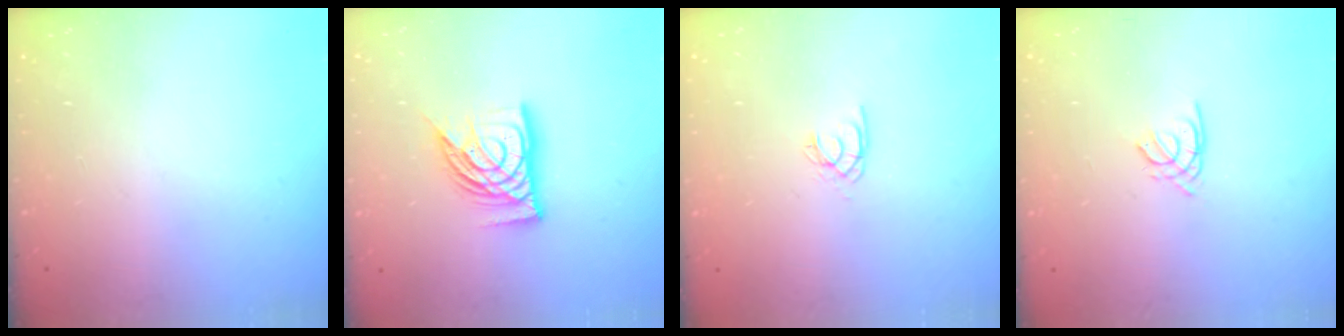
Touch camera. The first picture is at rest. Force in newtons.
{"total": 14.0, "press": 13.9, "slide": 1.6}
{"total": 2.0, "press": 2.0, "slide": 0.4}
{"total": 1.4, "press": 1.4, "slide": 0.4}